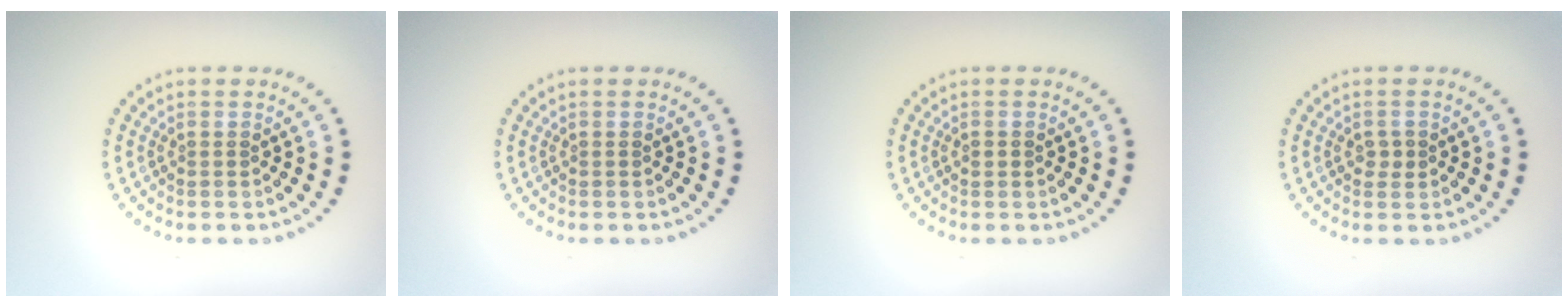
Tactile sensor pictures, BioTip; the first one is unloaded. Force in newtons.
{"total": 0.0}
{"total": 0.9, "press": 0.9, "slide": 0.0}
{"total": 1.0, "press": 1.0, "slide": 0.2}